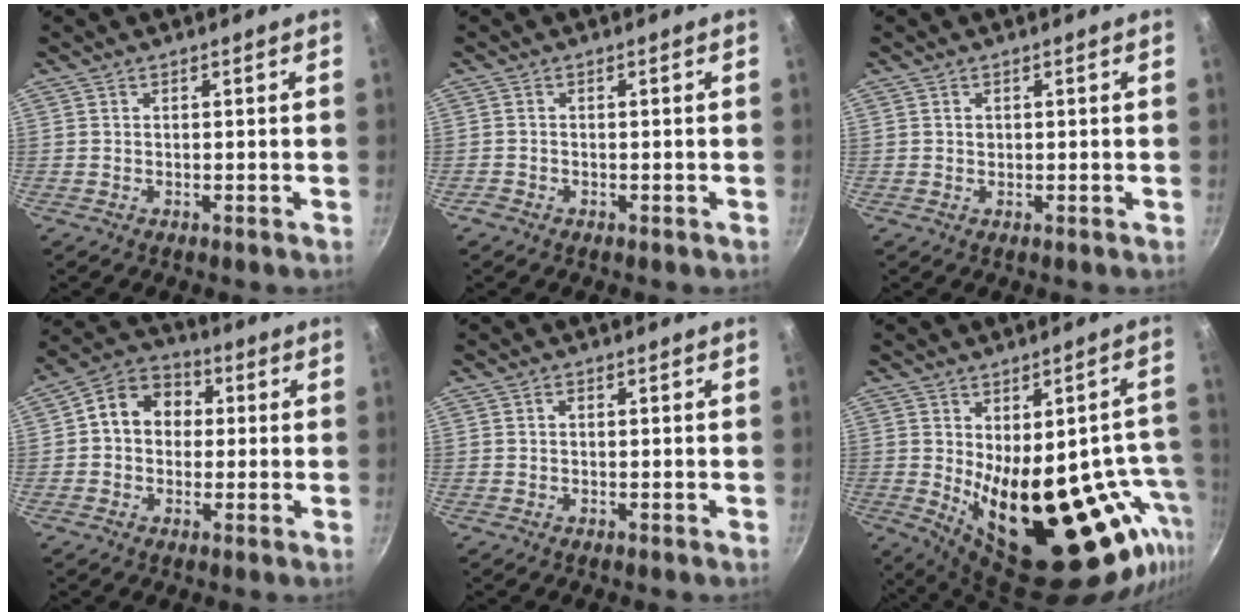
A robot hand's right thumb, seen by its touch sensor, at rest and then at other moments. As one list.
[{"total": 1.0, "force": [-0.7, 0.6, 0.3], "torque": [-0.011, 0.004, -0.014]}, {"total": 0.8, "force": [0.2, 0.7, 0.3], "torque": [-0.001, 0.001, 0.004]}, {"total": 10.1, "force": [1.1, 8.4, 5.6], "torque": [-0.057, 0.025, -0.005]}, {"total": 0.8, "force": [0.2, 0.6, 0.5], "torque": [-0.008, 0.004, 0.004]}, {"total": 25.9, "force": [-5.0, 13.4, 21.7], "torque": [-0.232, -0.025, -0.033]}]